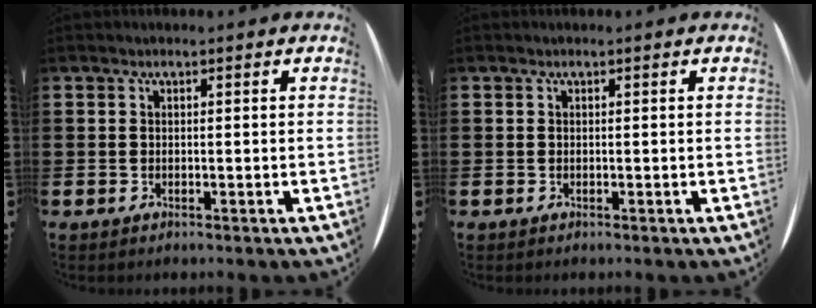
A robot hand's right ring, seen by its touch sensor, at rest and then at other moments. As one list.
[{"total": 0.0}]